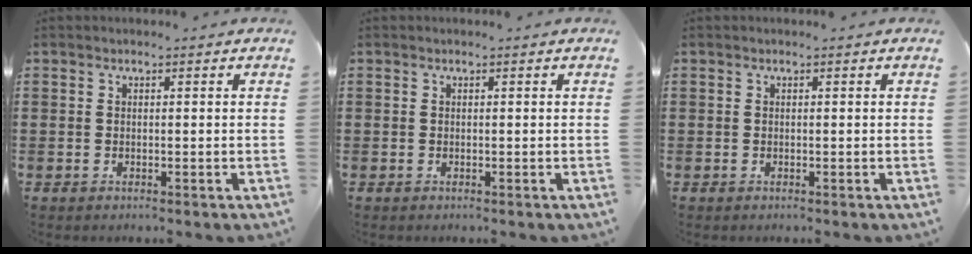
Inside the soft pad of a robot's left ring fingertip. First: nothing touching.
{"total": 0.0}
{"total": 0.0}